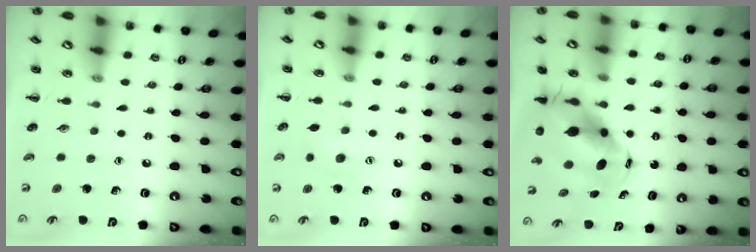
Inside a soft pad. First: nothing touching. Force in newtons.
{"total": 6.3, "press": 6.1, "slide": 1.4}
{"total": 9.0, "press": 8.7, "slide": 2.4}